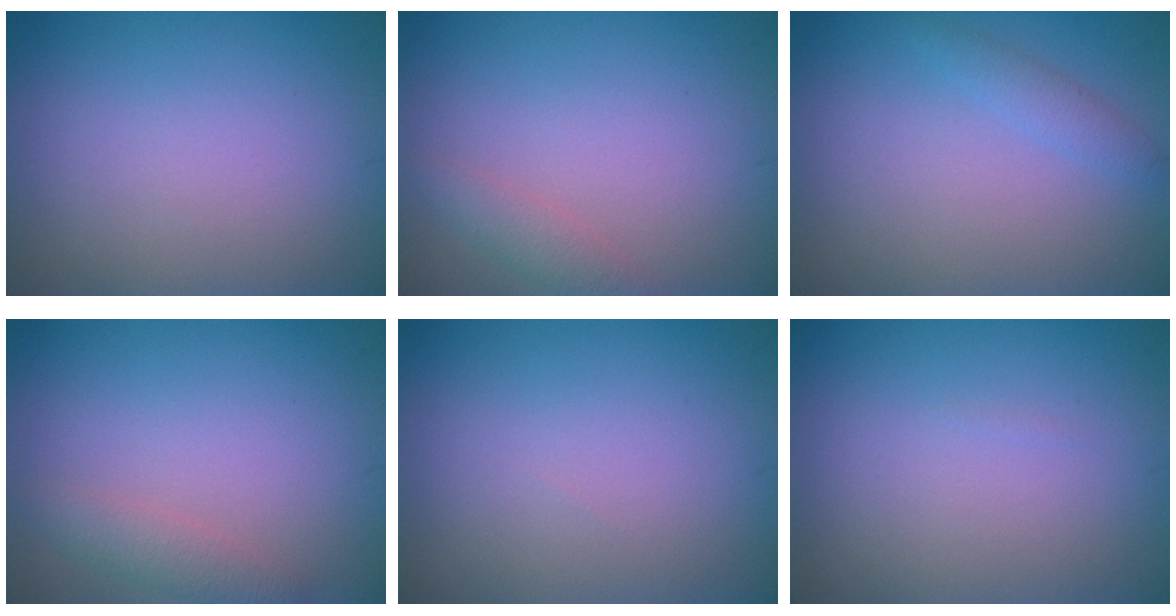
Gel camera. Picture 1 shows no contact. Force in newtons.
{"total": 1.6, "press": 1.6, "slide": 0.2}
{"total": 1.3, "press": 1.3, "slide": 0.0}
{"total": 1.9, "press": 1.9, "slide": 0.1}
{"total": 0.0}
{"total": 0.0}